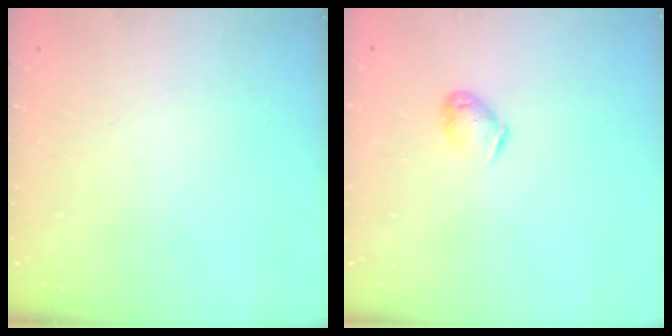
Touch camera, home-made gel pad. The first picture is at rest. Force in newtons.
{"total": 4.8, "press": 4.7, "slide": 0.9}